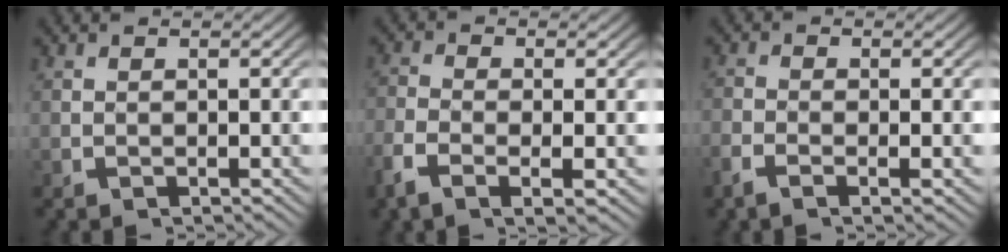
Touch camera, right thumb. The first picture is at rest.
{"total": 3.4, "force": [-1.1, 1.2, 2.9], "torque": [-0.073, -0.007, -0.021]}
{"total": 1.7, "force": [-0.9, 0.4, 1.4], "torque": [-0.035, -0.005, -0.021]}